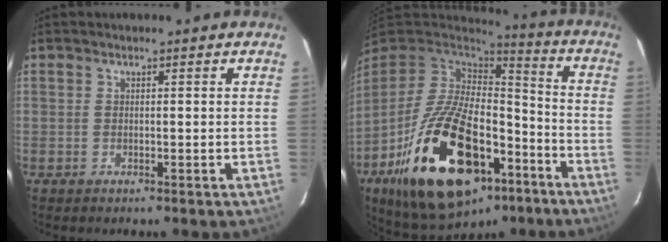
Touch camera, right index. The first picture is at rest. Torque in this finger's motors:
{"motor_torque": [1.48, -0.66, 1.06, 0.21]}